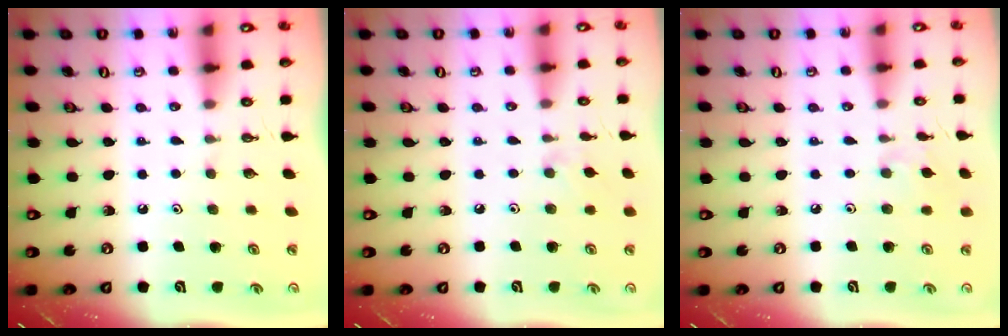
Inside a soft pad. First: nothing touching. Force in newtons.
{"total": 4.6, "press": 4.5, "slide": 0.8}
{"total": 4.8, "press": 4.8, "slide": 0.7}